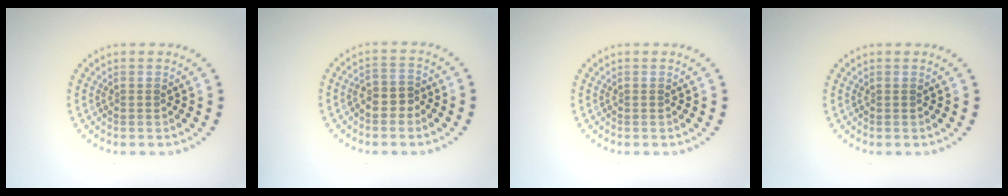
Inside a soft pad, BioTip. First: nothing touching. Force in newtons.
{"total": 2.3, "press": 2.1, "slide": 0.9}
{"total": 0.0}
{"total": 0.0}